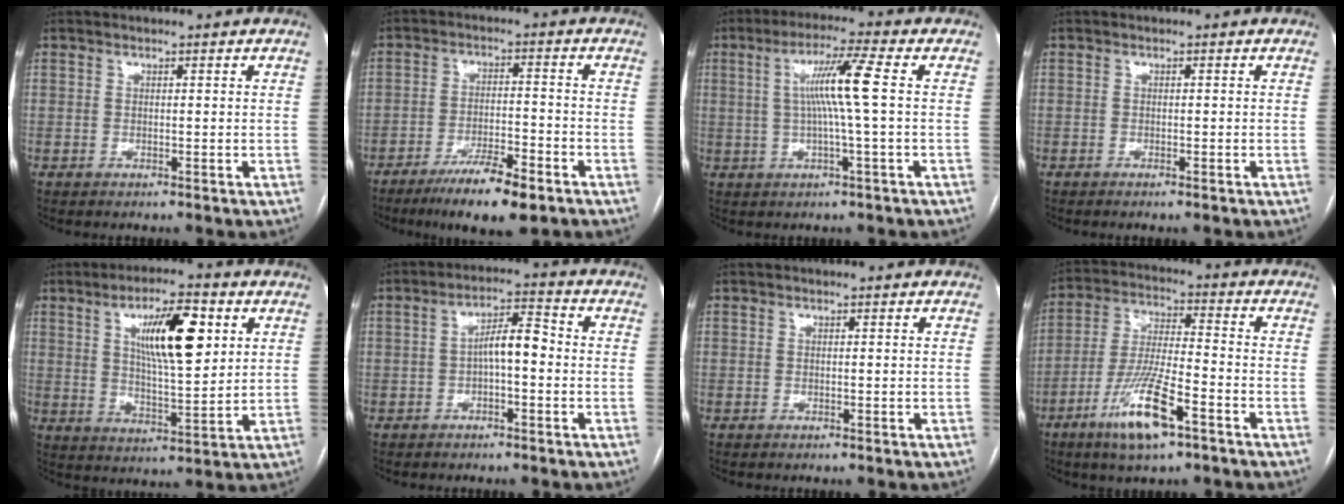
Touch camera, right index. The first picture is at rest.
{"total": 10.0, "force": [-6.8, 1.5, 7.1], "torque": [-0.119, -0.017, -0.113]}
{"total": 8.0, "force": [0.8, -1.1, 7.9], "torque": [-0.144, 0.009, 0.017]}
{"total": 0.8, "force": [-0.5, -0.1, 0.6], "torque": [-0.015, -0.001, -0.008]}
{"total": 12.4, "force": [4.4, 3.0, 11.2], "torque": [-0.192, 0.005, 0.076]}
{"total": 5.6, "force": [-0.6, 1.6, 5.3], "torque": [-0.091, 0.024, -0.011]}
{"total": 0.0}
{"total": 11.5, "force": [-6.2, 1.8, 9.5], "torque": [-0.190, -0.015, -0.113]}